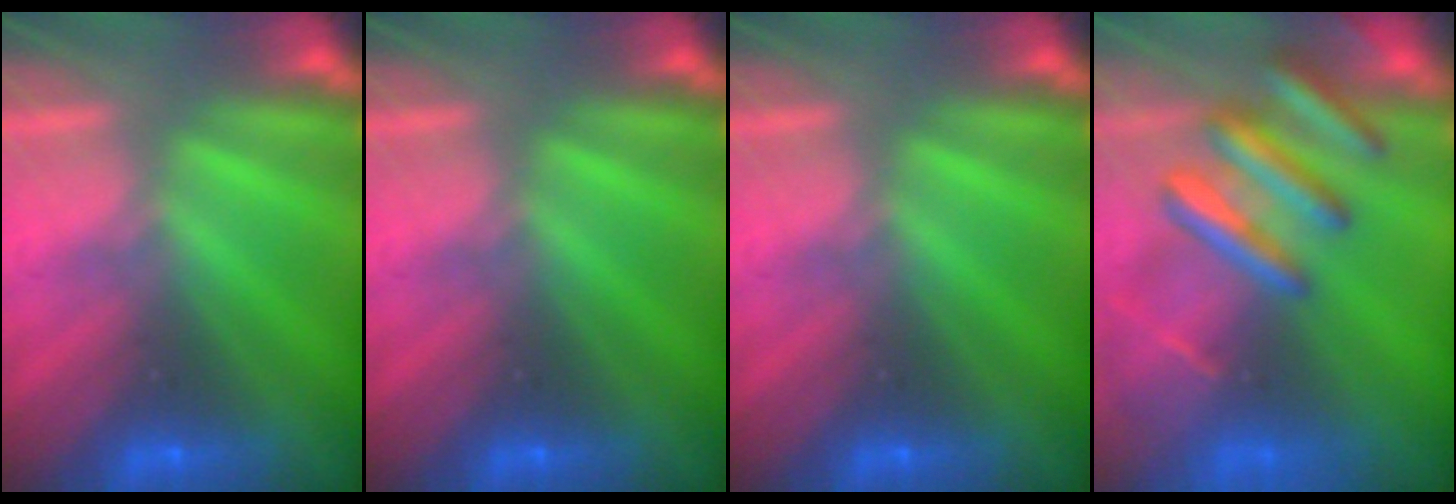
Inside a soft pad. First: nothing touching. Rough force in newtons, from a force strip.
{"total": 0.0}
{"total": 0.0}
{"total": 8.3}